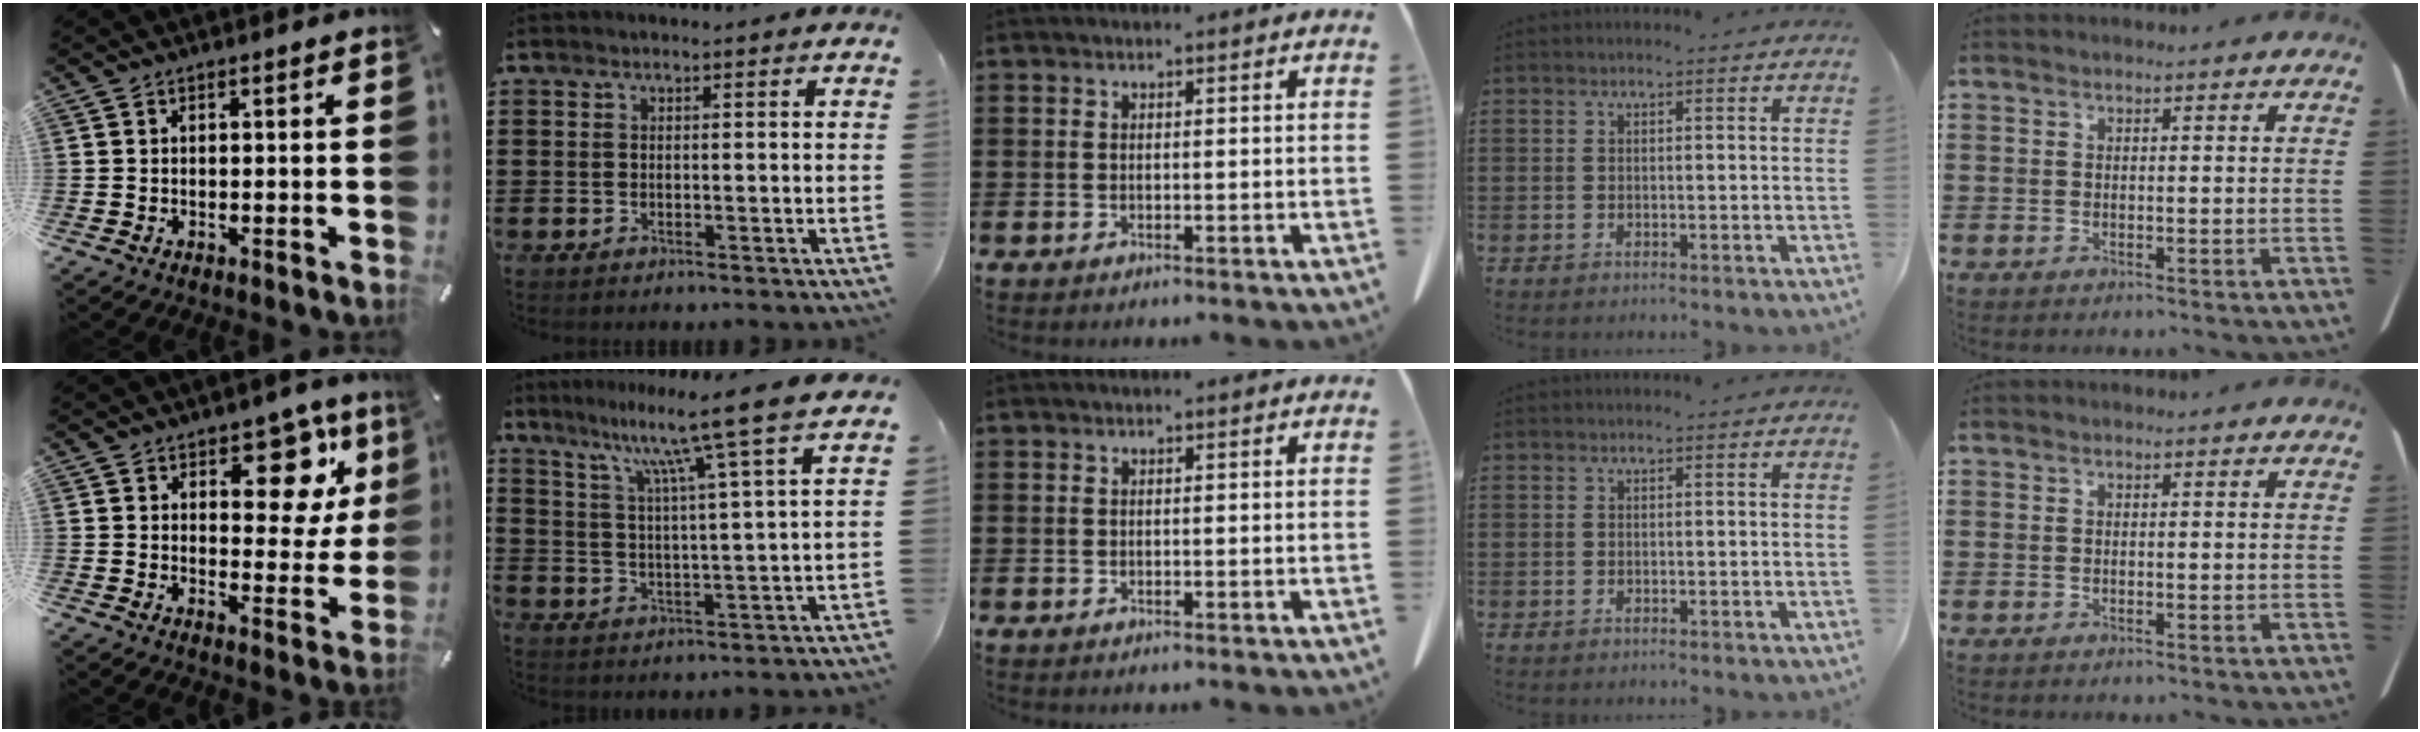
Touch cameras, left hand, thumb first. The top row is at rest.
{"thumb": {"total": 12.9, "force": [6.7, 7.1, 8.5], "torque": [-0.087, -0.045, 0.108]}, "index": {"total": 9.9, "force": [7.4, -1.6, 6.3], "torque": [-0.139, -0.037, 0.115]}}